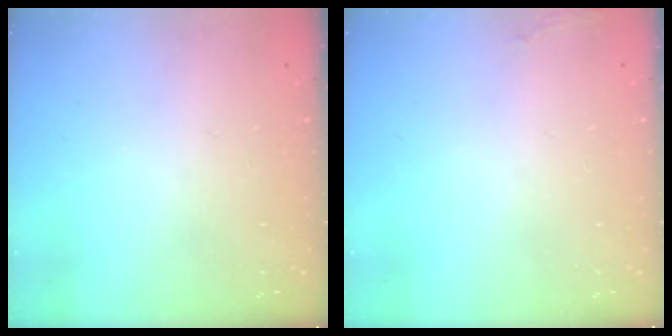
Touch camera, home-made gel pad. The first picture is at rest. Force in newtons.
{"total": 7.0, "press": 4.6, "slide": 5.3}